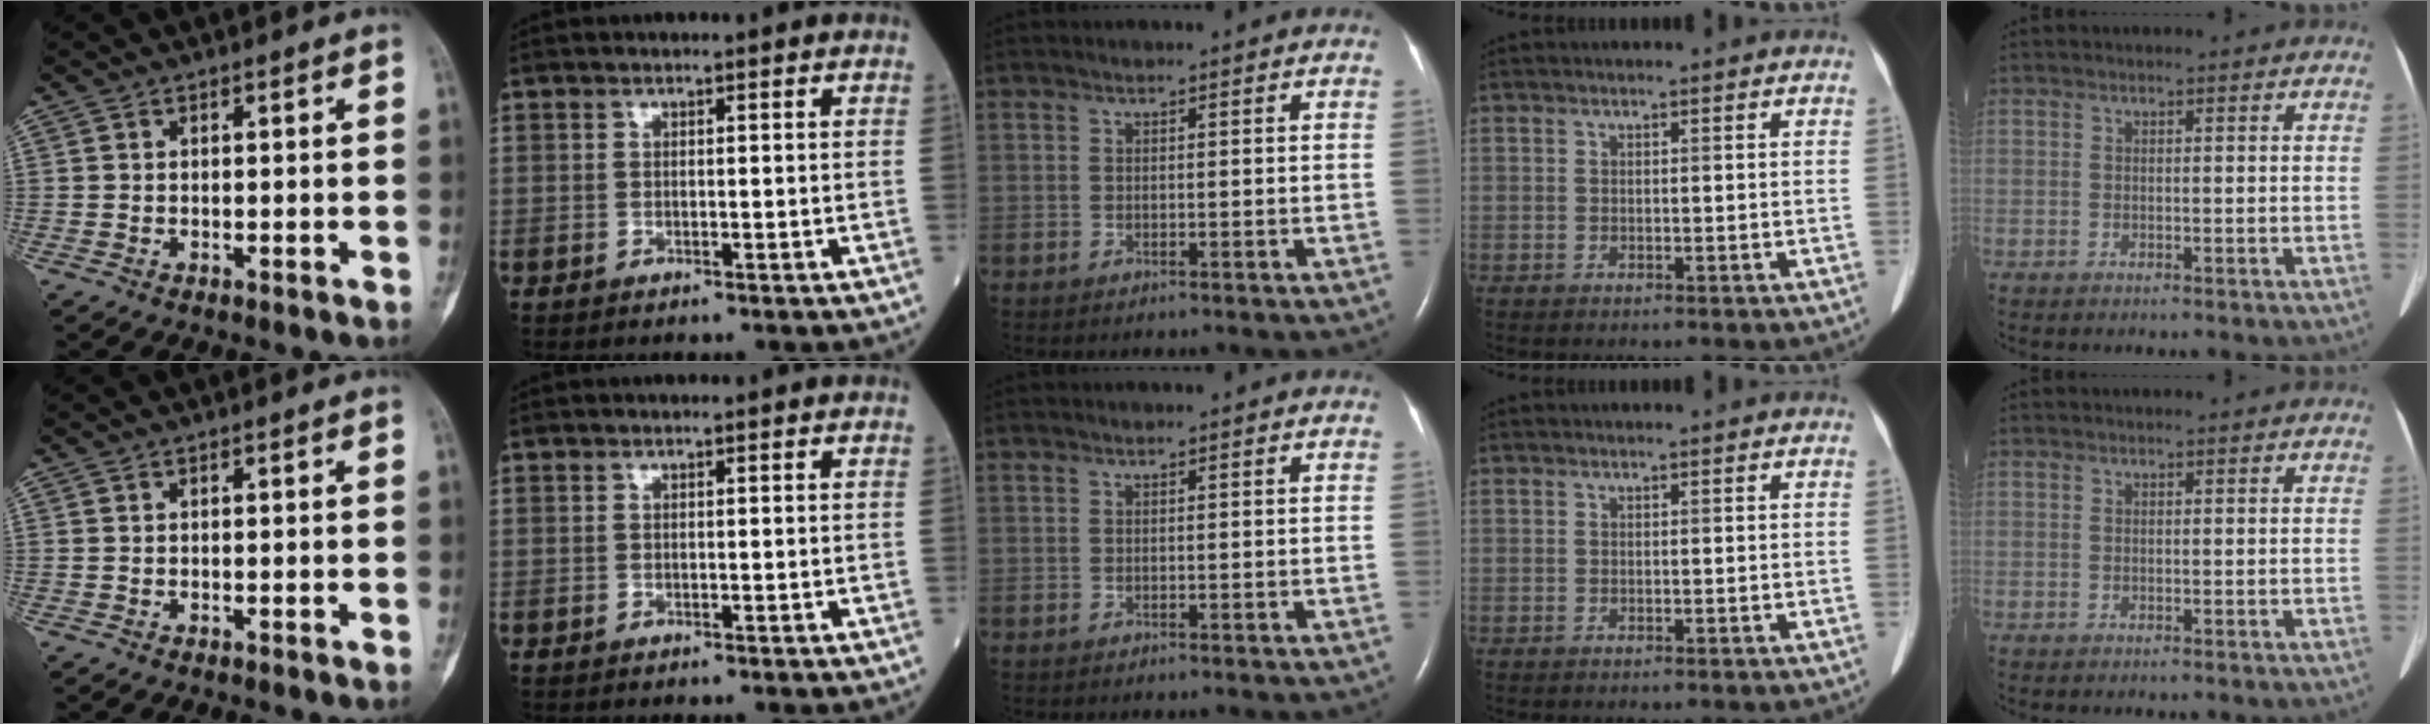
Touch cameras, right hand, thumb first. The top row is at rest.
{}